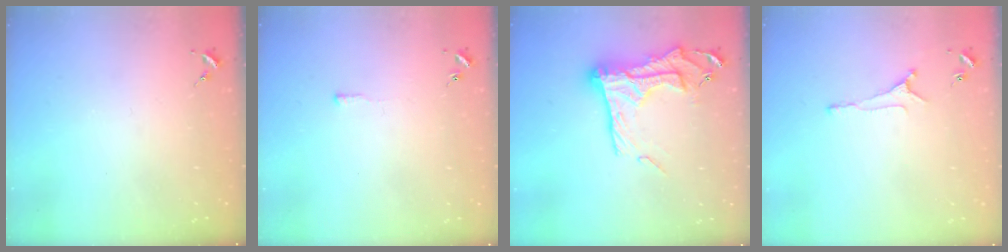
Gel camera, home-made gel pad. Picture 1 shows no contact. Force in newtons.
{"total": 2.9, "press": 2.9, "slide": 0.5}
{"total": 18.9, "press": 18.8, "slide": 1.8}
{"total": 4.7, "press": 4.6, "slide": 0.8}